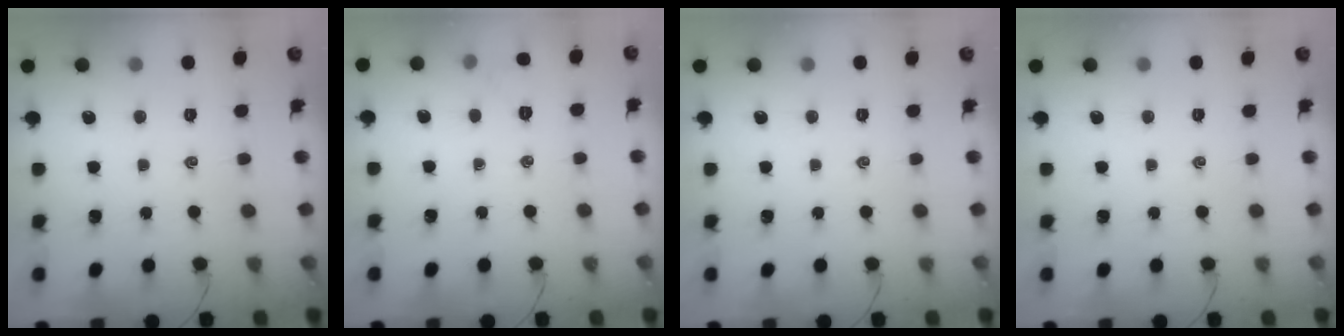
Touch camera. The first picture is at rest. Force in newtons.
{"total": 3.8, "press": 3.6, "slide": 1.1}
{"total": 0.0}
{"total": 0.0}